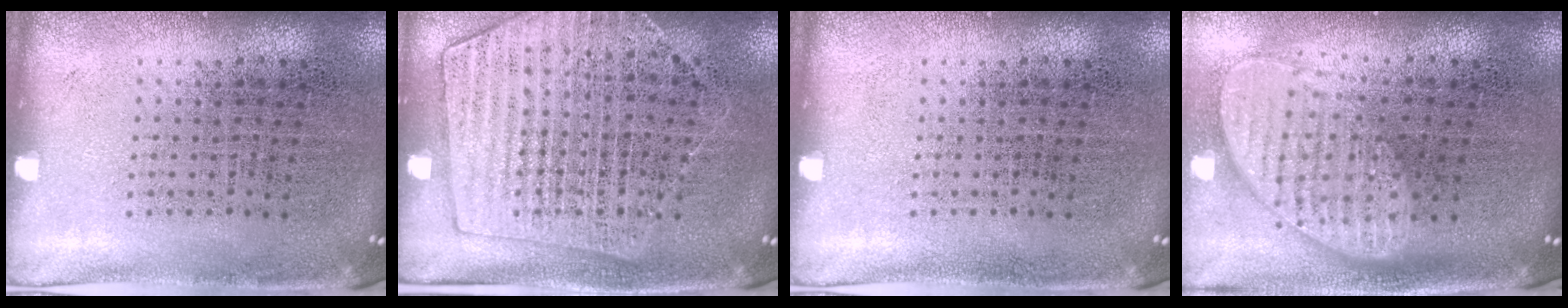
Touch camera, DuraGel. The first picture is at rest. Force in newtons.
{"total": 1.5, "press": 1.5, "slide": 0.2}
{"total": 0.0}
{"total": 2.0, "press": 1.6, "slide": 1.2}